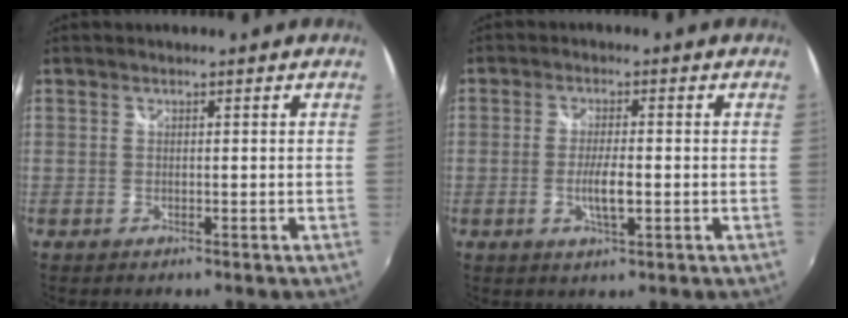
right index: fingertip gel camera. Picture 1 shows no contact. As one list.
[{"total": 4.6, "force": [-1.1, 0.9, 4.3], "torque": [-0.087, -0.006, -0.019]}]